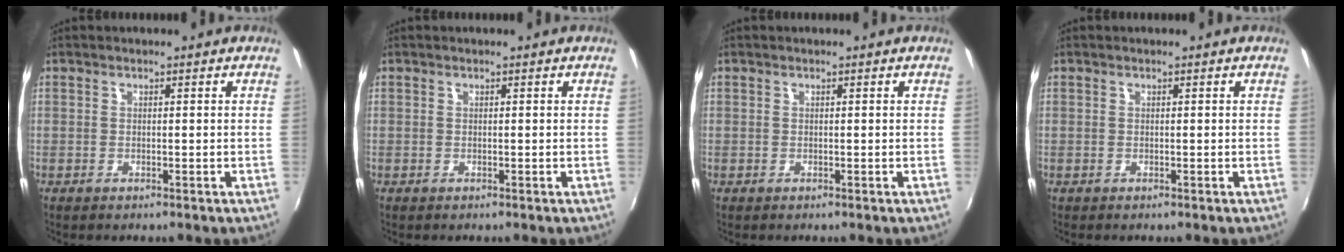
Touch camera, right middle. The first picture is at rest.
{"total": 0.0}
{"total": 0.0}
{"total": 0.0}